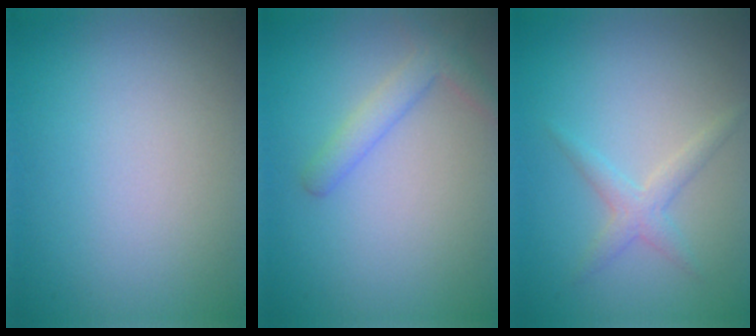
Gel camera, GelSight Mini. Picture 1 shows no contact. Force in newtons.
{"total": 2.3, "press": 2.3, "slide": 0.1}
{"total": 1.9, "press": 1.9, "slide": 0.1}